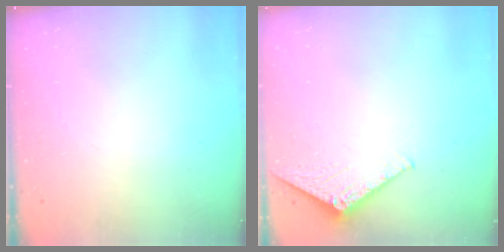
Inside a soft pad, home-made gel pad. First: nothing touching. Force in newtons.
{"total": 2.4, "press": 2.4, "slide": 0.2}